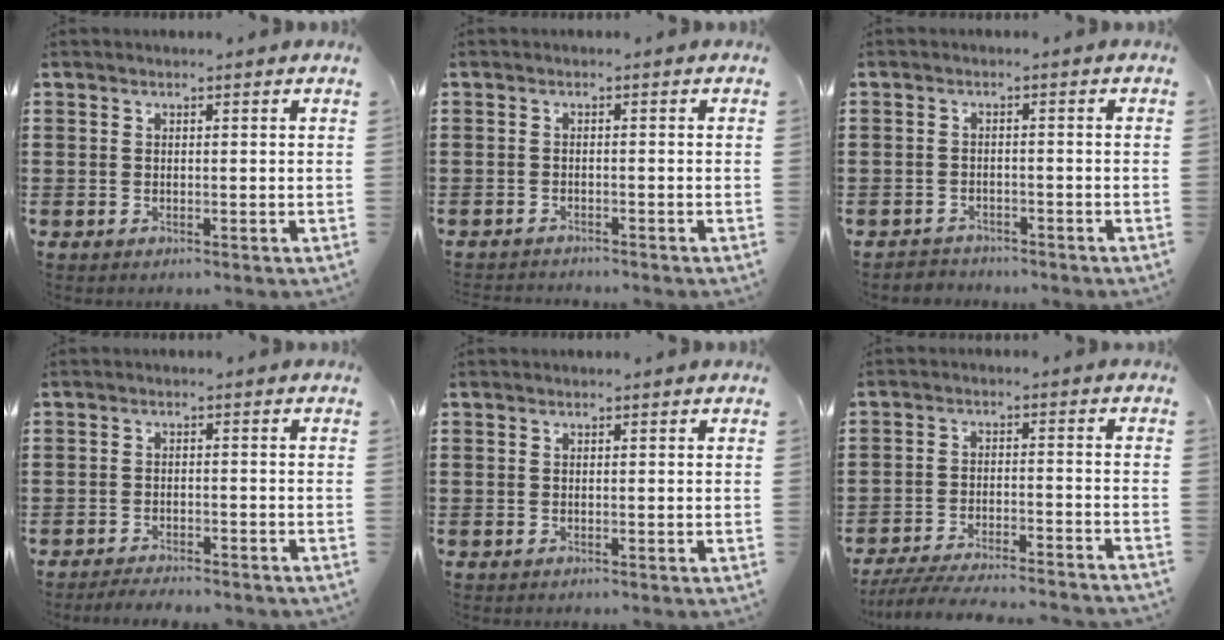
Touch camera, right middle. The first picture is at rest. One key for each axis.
{"total": 1.0, "fx": -1.0, "fy": 0.0, "fz": 0.0, "tx": -0.003, "ty": 0.001, "tz": -0.021}
{"total": 1.8, "fx": -1.7, "fy": 0.5, "fz": -0.3, "tx": 0.000, "ty": 0.002, "tz": -0.042}
{"total": 2.5, "fx": -2.5, "fy": 0.1, "fz": 0.3, "tx": -0.009, "ty": 0.001, "tz": -0.051}
{"total": 0.0}
{"total": 5.8, "fx": -5.5, "fy": 0.2, "fz": 1.8, "tx": -0.039, "ty": -0.006, "tz": -0.109}